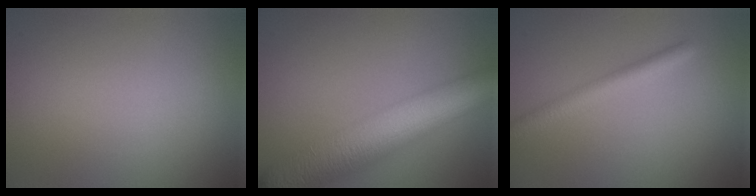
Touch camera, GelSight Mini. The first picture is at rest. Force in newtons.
{"total": 10.3, "press": 10.3, "slide": 0.4}
{"total": 2.7, "press": 2.7, "slide": 0.1}